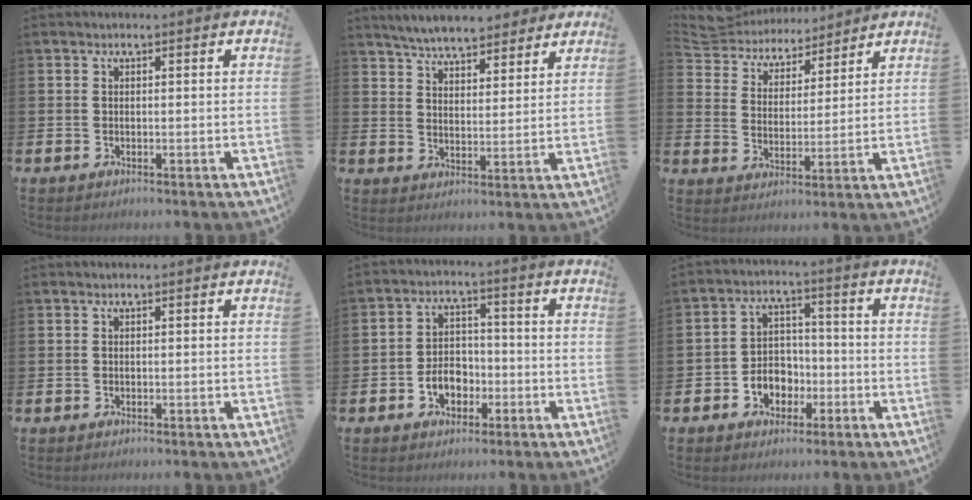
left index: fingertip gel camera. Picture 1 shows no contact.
{"total": 6.4, "force": [6.1, 1.2, 1.3], "torque": [-0.044, -0.026, 0.111]}
{"total": 5.7, "force": [5.5, 1.8, -0.1], "torque": [-0.036, -0.040, 0.096]}
{"total": 0.0}
{"total": 4.5, "force": [-1.8, 3.4, 2.4], "torque": [-0.032, 0.001, -0.042]}
{"total": 4.5, "force": [-1.7, 4.0, 1.3], "torque": [-0.034, 0.007, -0.038]}